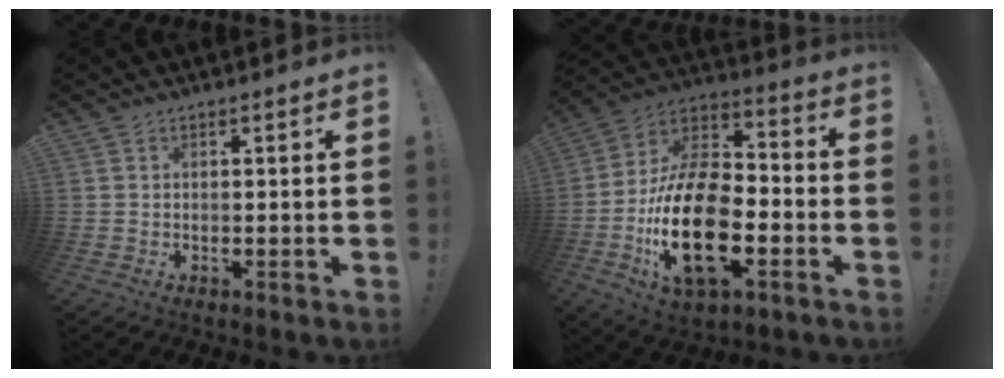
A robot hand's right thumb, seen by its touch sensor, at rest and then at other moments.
{"total": 24.4, "force": [-7.5, 13.3, 19.0], "torque": [-0.377, 0.035, -0.122]}